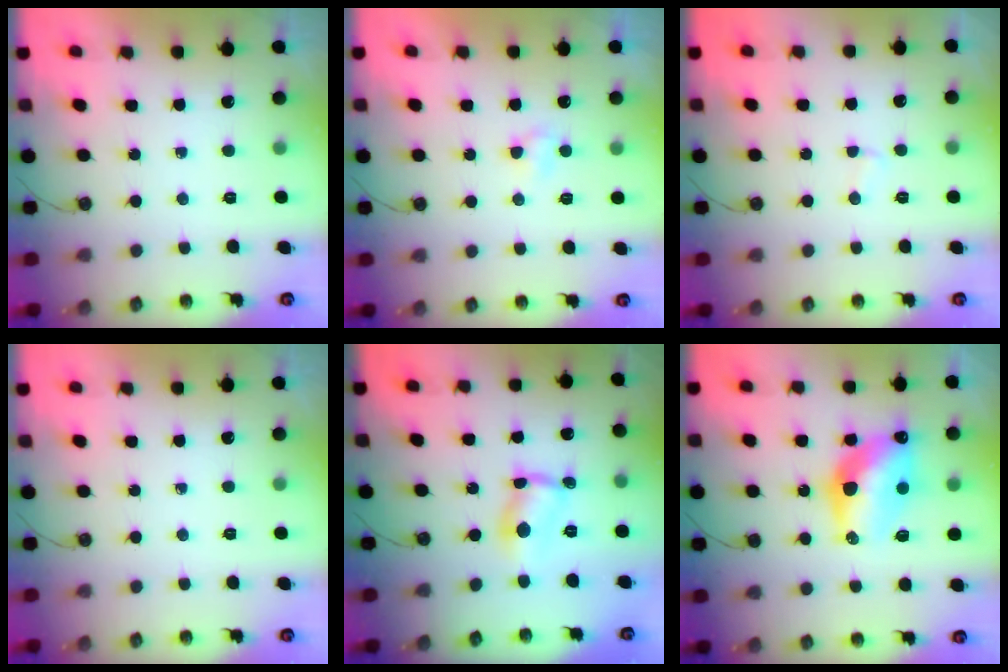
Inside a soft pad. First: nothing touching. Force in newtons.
{"total": 3.2, "press": 3.2, "slide": 0.4}
{"total": 2.3, "press": 2.3, "slide": 0.3}
{"total": 0.0}
{"total": 5.1, "press": 5.1, "slide": 0.3}
{"total": 14.0, "press": 14.0, "slide": 1.2}